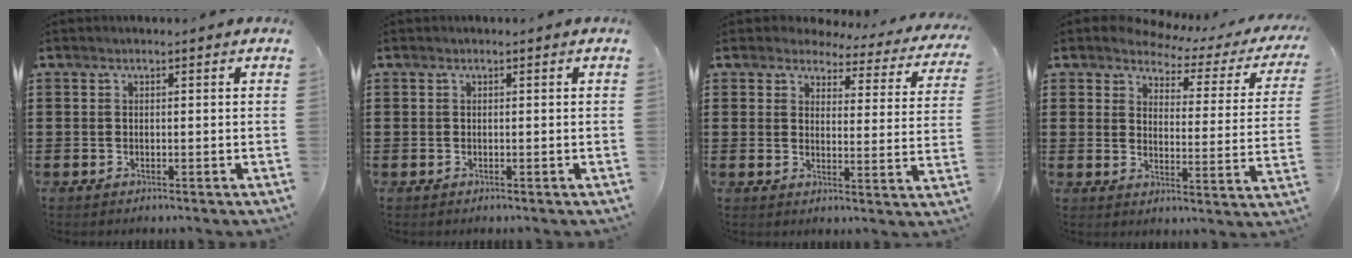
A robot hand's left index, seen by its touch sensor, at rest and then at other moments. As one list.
[{"total": 0.0}, {"total": 3.9, "force": [3.6, 1.1, 1.0], "torque": [-0.041, -0.018, 0.059]}, {"total": 3.3, "force": [3.2, 0.7, 0.3], "torque": [-0.032, -0.023, 0.051]}]